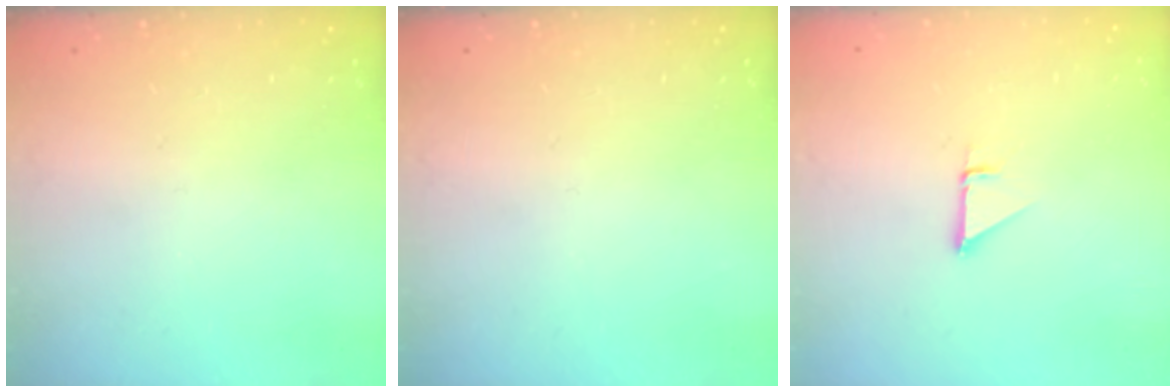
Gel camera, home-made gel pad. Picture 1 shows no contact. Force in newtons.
{"total": 0.0}
{"total": 0.9, "press": 0.9, "slide": 0.1}